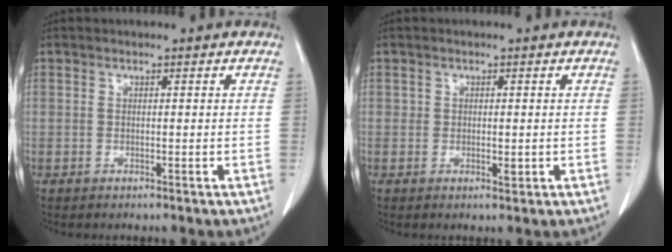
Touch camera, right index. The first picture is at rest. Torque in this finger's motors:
{"motor_torque": [-0.19, 0.19, -0.08, 0.00]}